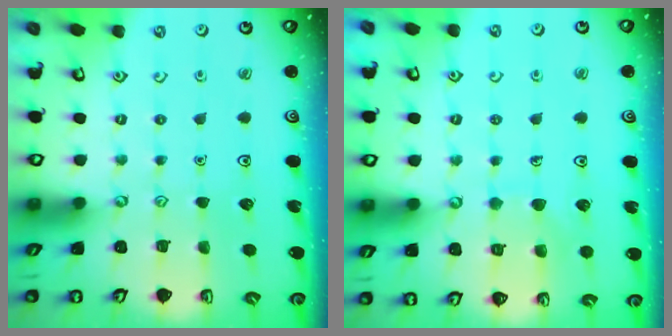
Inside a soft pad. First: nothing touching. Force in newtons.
{"total": 6.6, "press": 6.6, "slide": 0.5}